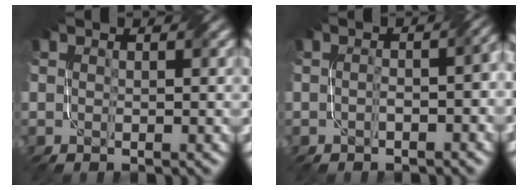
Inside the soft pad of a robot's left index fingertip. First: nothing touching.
{"total": 3.0, "force": [-0.7, 1.2, 2.7], "torque": [-0.029, 0.008, -0.010]}